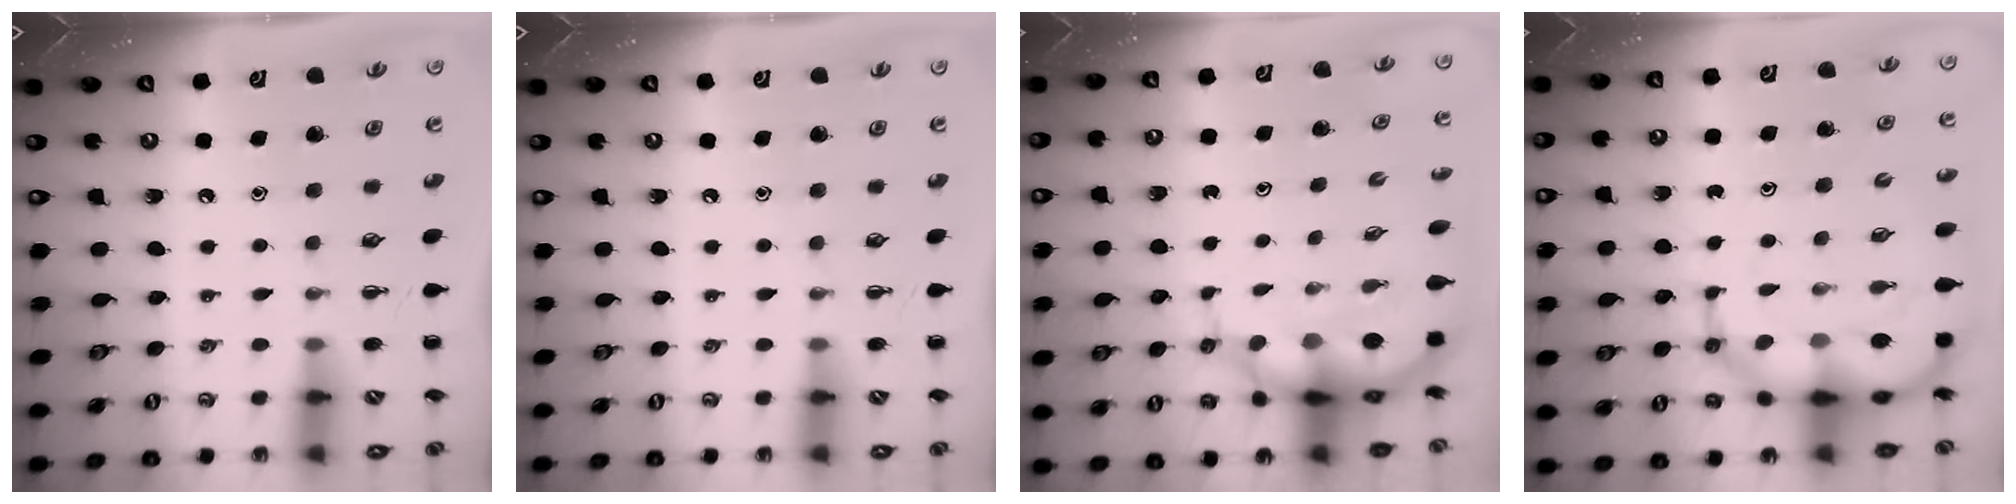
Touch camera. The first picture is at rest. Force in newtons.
{"total": 0.0}
{"total": 8.0, "press": 7.7, "slide": 2.0}
{"total": 12.0, "press": 11.5, "slide": 3.2}